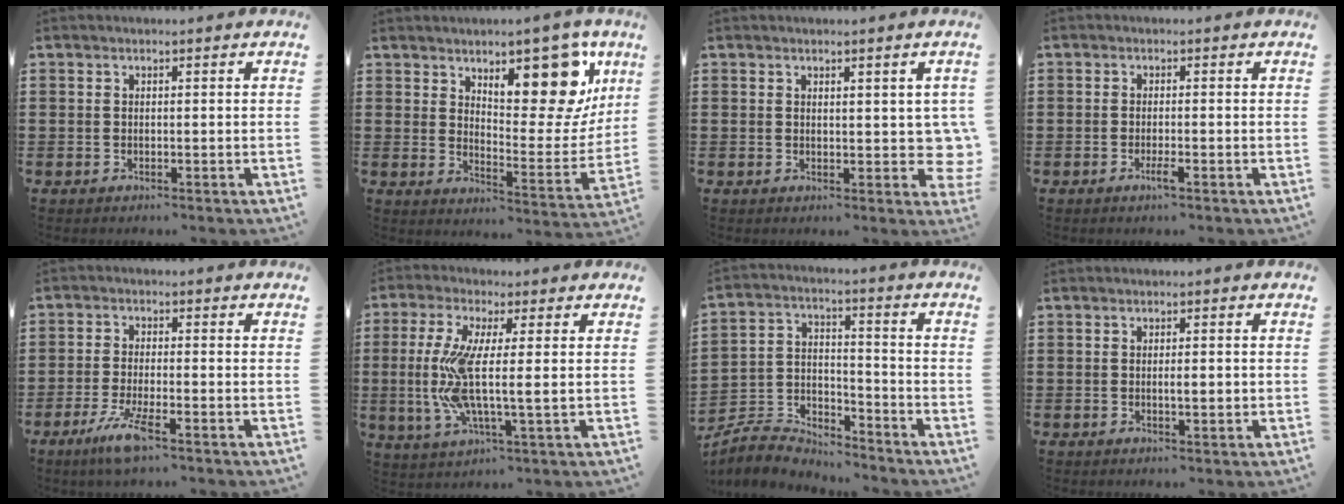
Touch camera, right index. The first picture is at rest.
{"total": 13.9, "force": [8.4, 5.7, 9.4], "torque": [-0.137, -0.044, 0.143]}
{"total": 3.8, "force": [1.3, 2.3, 2.7], "torque": [-0.024, -0.004, 0.019]}
{"total": 2.0, "force": [-1.0, 0.1, 1.7], "torque": [-0.036, -0.006, -0.021]}
{"total": 5.4, "force": [-3.0, 0.5, 4.4], "torque": [-0.105, -0.021, -0.057]}
{"total": 9.0, "force": [0.0, 1.3, 8.9], "torque": [-0.197, -0.022, -0.006]}
{"total": 5.2, "force": [-5.0, 1.4, 0.4], "torque": [-0.031, 0.000, -0.106]}
{"total": 2.1, "force": [-0.2, 0.5, 2.0], "torque": [-0.036, -0.001, -0.003]}